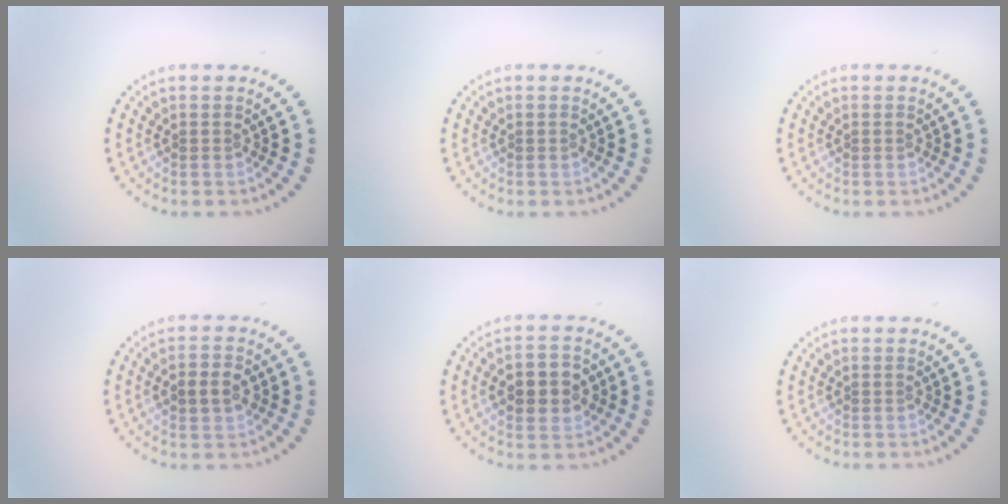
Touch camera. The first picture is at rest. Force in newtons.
{"total": 0.0}
{"total": 0.0}
{"total": 2.7, "press": 2.7, "slide": 0.1}
{"total": 5.0, "press": 5.0, "slide": 0.3}
{"total": 0.0}